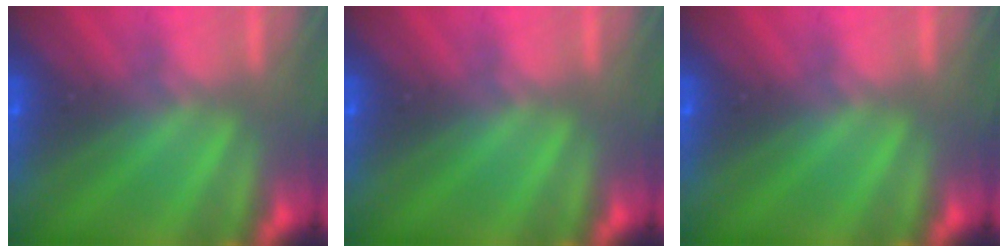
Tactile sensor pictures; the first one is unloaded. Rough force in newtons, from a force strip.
{"total": 0.0}
{"total": 0.0}